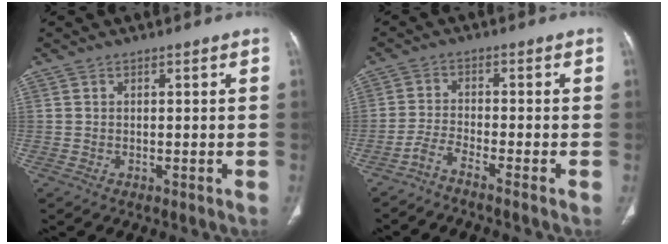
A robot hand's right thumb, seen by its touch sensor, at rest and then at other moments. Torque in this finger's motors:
{"motor_torque": [0.26, -0.62, -0.15, -0.25, 0.00]}